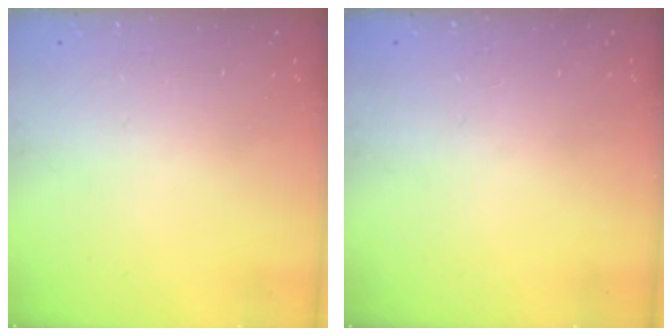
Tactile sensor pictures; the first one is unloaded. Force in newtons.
{"total": 0.0}